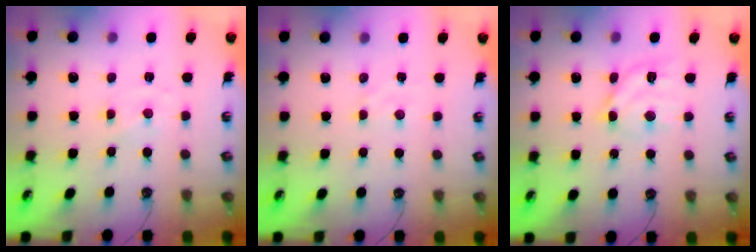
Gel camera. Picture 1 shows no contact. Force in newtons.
{"total": 2.2, "press": 2.2, "slide": 0.4}
{"total": 12.6, "press": 12.6, "slide": 1.1}